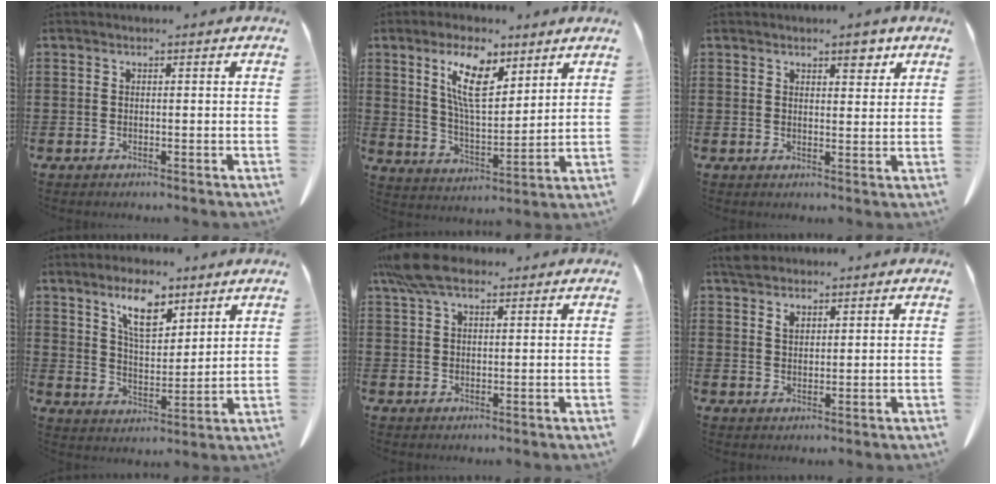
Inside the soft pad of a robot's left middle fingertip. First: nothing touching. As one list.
[{"total": 10.4, "force": [6.3, 3.6, 7.4], "torque": [-0.144, -0.016, 0.112]}, {"total": 3.6, "force": [2.7, 1.4, 1.9], "torque": [-0.018, -0.003, 0.045]}, {"total": 8.4, "force": [6.0, 3.1, 5.1], "torque": [-0.095, -0.016, 0.104]}, {"total": 6.7, "force": [4.6, 2.2, 4.2], "torque": [-0.101, -0.003, 0.086]}, {"total": 2.5, "force": [2.0, 1.2, 0.9], "torque": [-0.016, 0.000, 0.037]}]